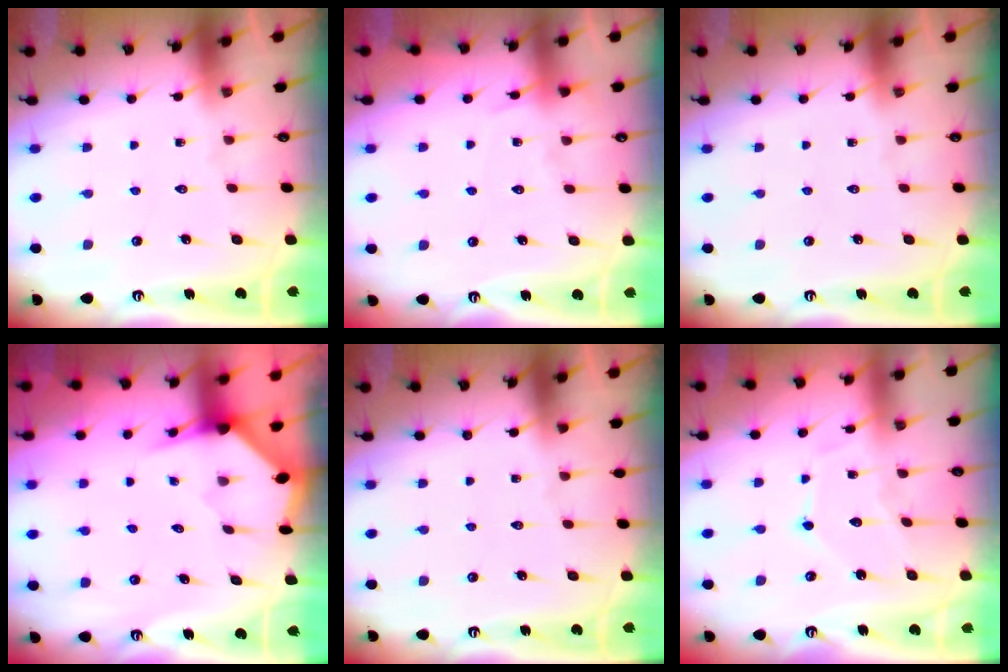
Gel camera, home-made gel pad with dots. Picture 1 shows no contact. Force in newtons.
{"total": 4.3, "press": 4.2, "slide": 0.5}
{"total": 0.0}
{"total": 3.2, "press": 3.1, "slide": 0.3}
{"total": 0.0}
{"total": 9.2, "press": 9.2, "slide": 0.4}